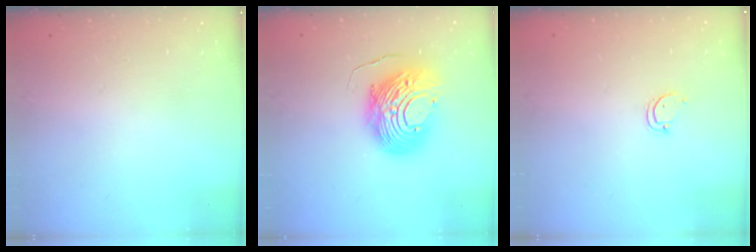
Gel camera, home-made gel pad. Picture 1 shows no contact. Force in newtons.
{"total": 13.7, "press": 13.7, "slide": 1.3}
{"total": 2.6, "press": 2.6, "slide": 0.3}